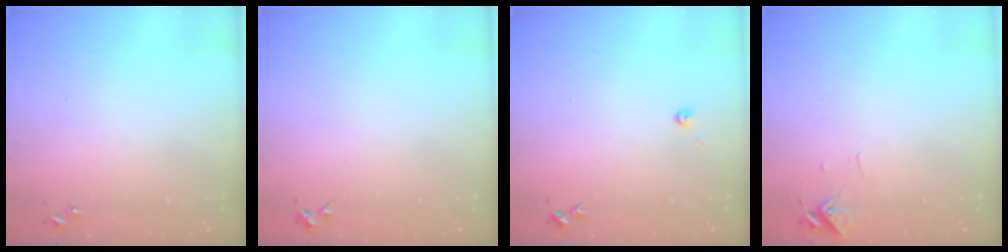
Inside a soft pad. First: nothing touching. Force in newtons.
{"total": 4.3, "press": 4.3, "slide": 0.6}
{"total": 2.7, "press": 2.7, "slide": 0.2}
{"total": 6.2, "press": 6.2, "slide": 0.5}